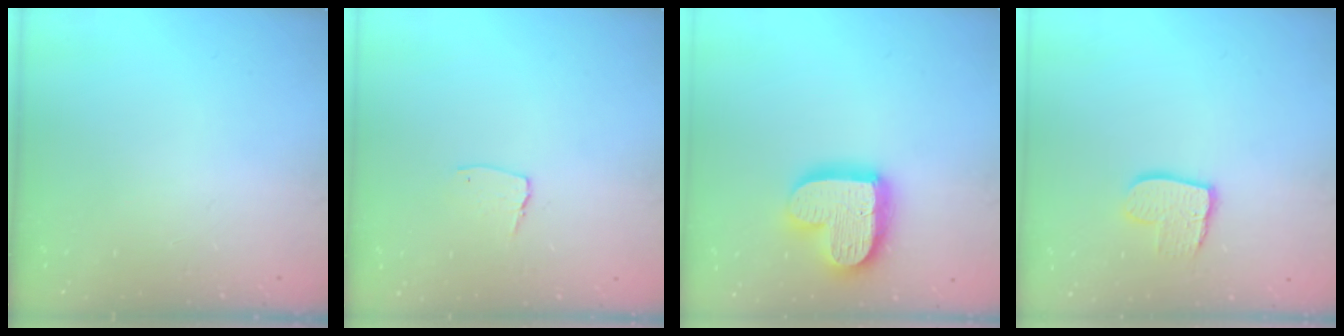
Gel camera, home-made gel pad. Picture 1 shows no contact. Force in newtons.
{"total": 5.4, "press": 5.3, "slide": 0.5}
{"total": 17.1, "press": 17.1, "slide": 1.4}
{"total": 9.8, "press": 9.8, "slide": 0.9}